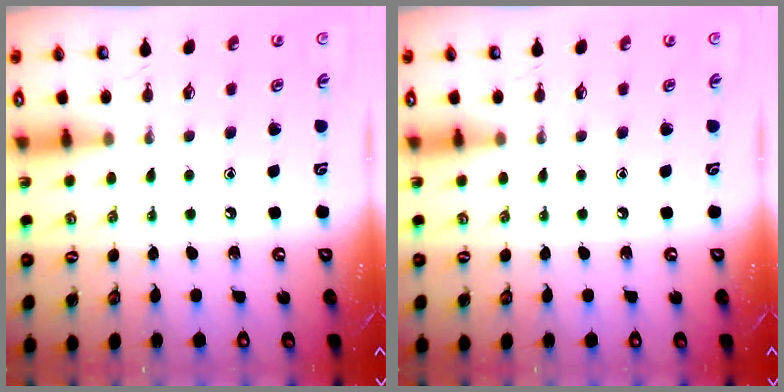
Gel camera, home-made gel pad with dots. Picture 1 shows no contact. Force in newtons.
{"total": 0.0}